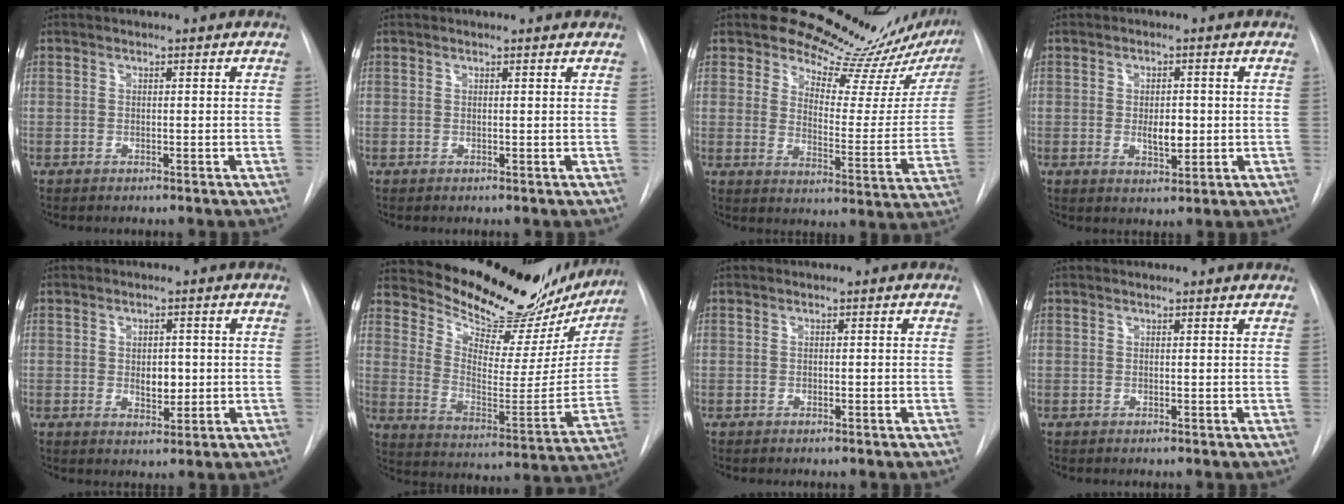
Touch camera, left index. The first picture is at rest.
{"total": 2.0, "force": [1.9, 0.4, 0.2], "torque": [-0.013, 0.007, 0.015]}
{"total": 17.7, "force": [16.8, 3.7, 4.0], "torque": [-0.036, -0.097, 0.197]}
{"total": 3.8, "force": [-0.2, 1.8, 3.3], "torque": [-0.052, -0.003, 0.002]}
{"total": 3.4, "force": [0.1, 2.1, 2.7], "torque": [-0.037, -0.003, 0.008]}
{"total": 24.9, "force": [22.9, 6.3, 7.5], "torque": [-0.114, -0.079, 0.304]}
{"total": 0.0}
{"total": 3.3, "force": [3.2, 0.6, 0.5], "torque": [-0.011, 0.009, 0.027]}